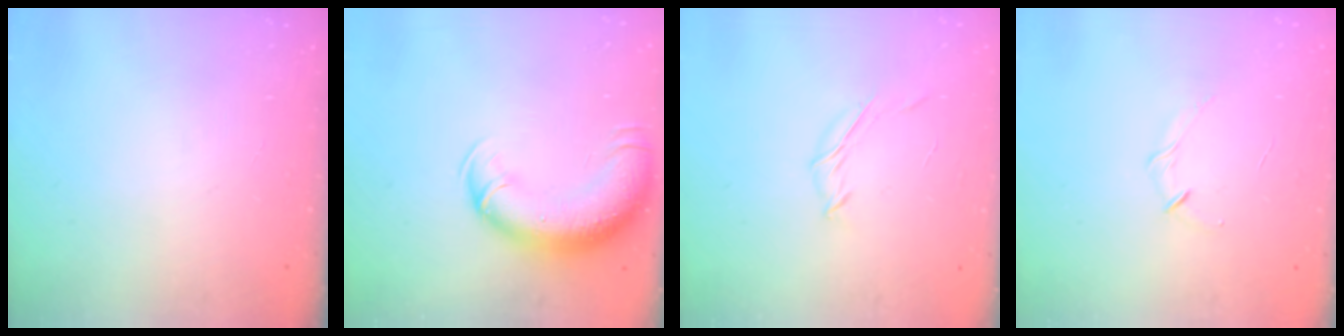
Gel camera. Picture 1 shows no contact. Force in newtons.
{"total": 13.1, "press": 12.7, "slide": 3.2}
{"total": 4.7, "press": 4.6, "slide": 0.9}
{"total": 3.7, "press": 3.6, "slide": 1.1}